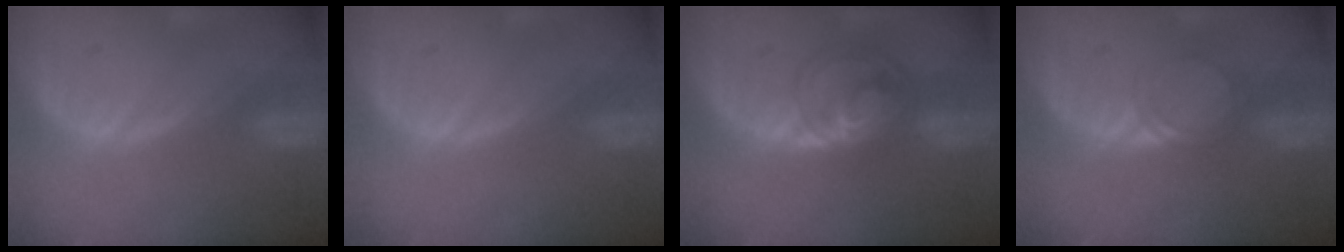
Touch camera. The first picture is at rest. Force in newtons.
{"total": 0.0}
{"total": 6.8, "press": 5.9, "slide": 3.3}
{"total": 2.4, "press": 2.4, "slide": 0.2}